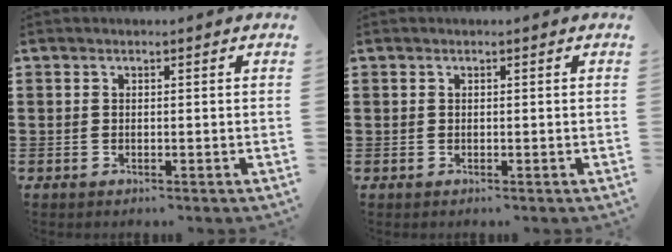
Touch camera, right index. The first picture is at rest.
{"total": 0.0}